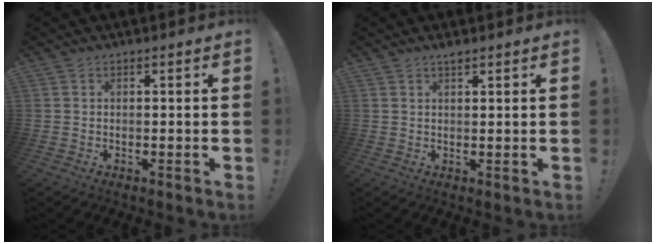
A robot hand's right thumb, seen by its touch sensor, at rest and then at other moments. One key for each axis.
{"total": 1.7, "fx": 1.4, "fy": 0.3, "fz": 0.9, "tx": -0.006, "ty": -0.008, "tz": 0.022}